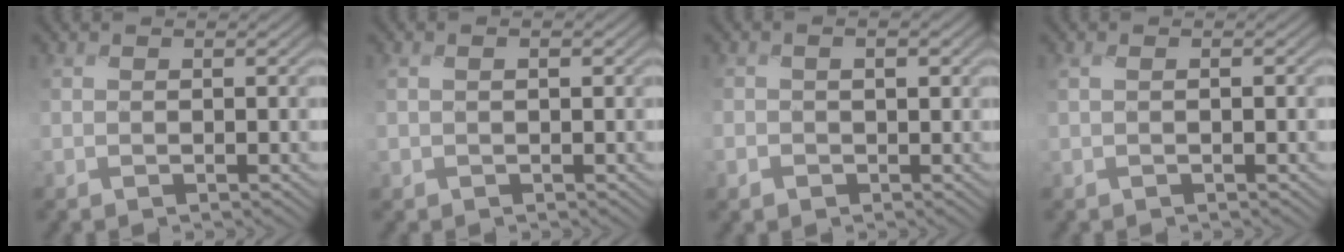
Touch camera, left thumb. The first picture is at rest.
{"total": 1.4, "force": [0.0, 0.9, 1.0], "torque": [-0.022, -0.001, 0.002]}
{"total": 2.0, "force": [-0.3, 1.6, 1.1], "torque": [-0.023, -0.004, -0.005]}
{"total": 1.3, "force": [-0.1, 0.6, 1.2], "torque": [-0.026, 0.000, 0.001]}